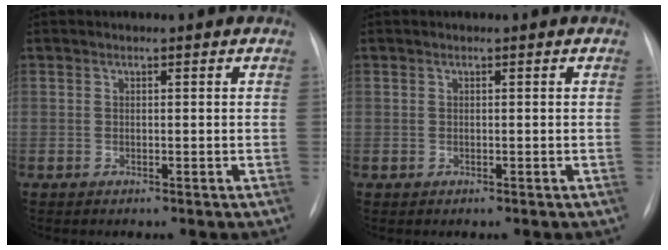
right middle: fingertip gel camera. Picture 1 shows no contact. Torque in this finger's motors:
{"motor_torque": [0.16, -0.18, 0.03, 0.01]}